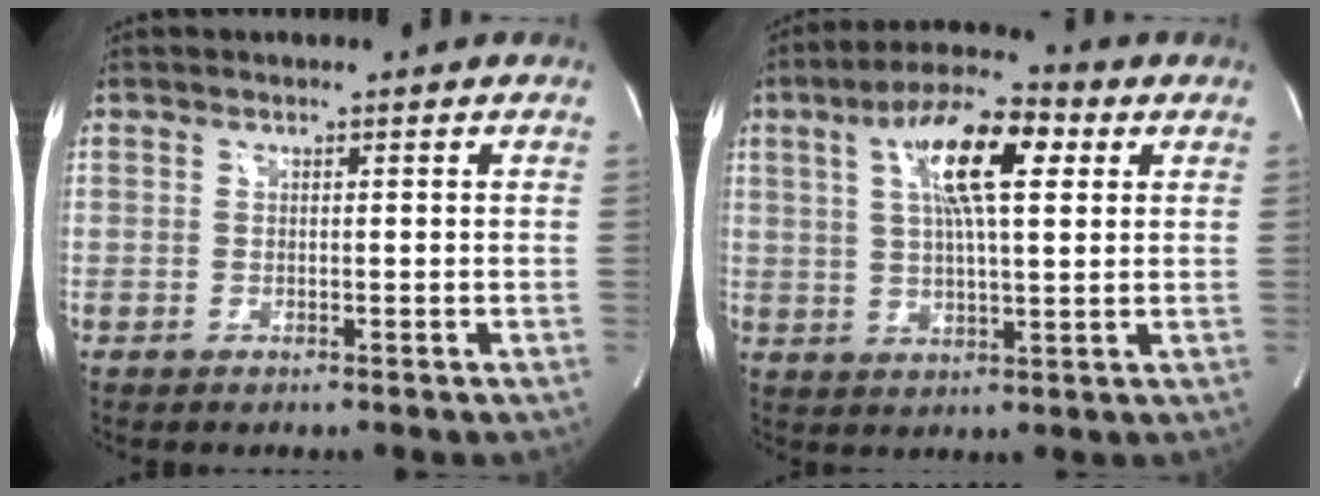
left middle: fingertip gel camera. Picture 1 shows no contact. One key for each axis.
{"total": 12.5, "fx": 4.3, "fy": 2.8, "fz": 11.4, "tx": -0.212, "ty": 0.022, "tz": 0.071}